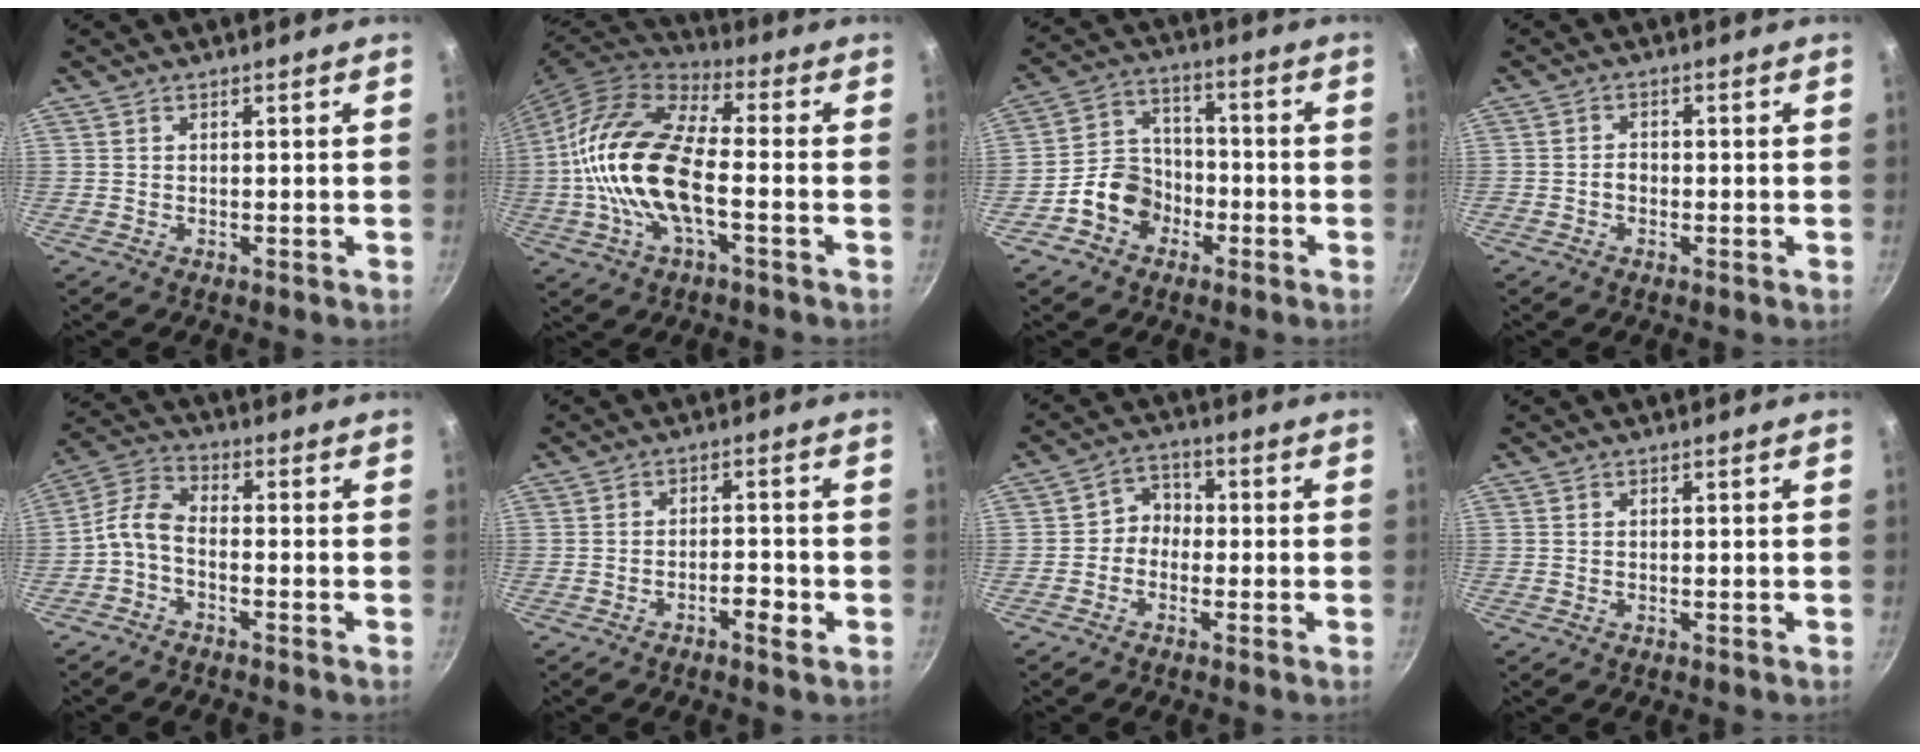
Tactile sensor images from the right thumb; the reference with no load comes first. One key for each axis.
{"total": 19.6, "fx": -2.5, "fy": 8.9, "fz": 17.3, "tx": -0.328, "ty": 0.032, "tz": -0.061}
{"total": 9.6, "fx": -4.2, "fy": 7.7, "fz": 3.8, "tx": -0.028, "ty": 0.052, "tz": -0.084}
{"total": 1.7, "fx": -0.6, "fy": 1.2, "fz": 0.9, "tx": -0.008, "ty": 0.013, "tz": -0.012}
{"total": 6.1, "fx": -2.6, "fy": 3.1, "fz": 4.6, "tx": -0.109, "ty": 0.036, "tz": -0.065}
{"total": 3.8, "fx": -1.8, "fy": 1.1, "fz": 3.1, "tx": -0.045, "ty": 0.018, "tz": -0.028}
{"total": 4.0, "fx": -1.2, "fy": 3.4, "fz": 1.7, "tx": -0.003, "ty": 0.024, "tz": -0.033}
{"total": 0.0}